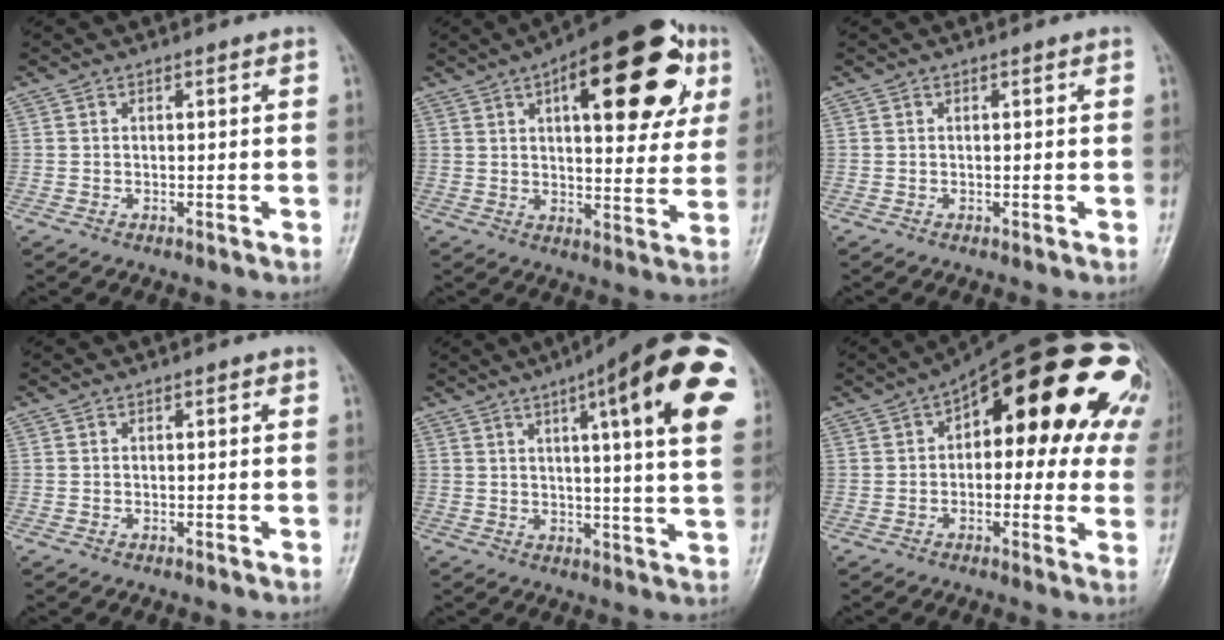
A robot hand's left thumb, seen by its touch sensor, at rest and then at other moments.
{"total": 24.0, "force": [9.5, 10.0, 19.6], "torque": [-0.233, 0.002, 0.126]}
{"total": 0.0}
{"total": 0.0}
{"total": 23.7, "force": [9.3, 4.3, 21.4], "torque": [-0.250, -0.009, 0.116]}
{"total": 24.2, "force": [7.2, 11.3, 20.1], "torque": [-0.238, 0.035, 0.088]}